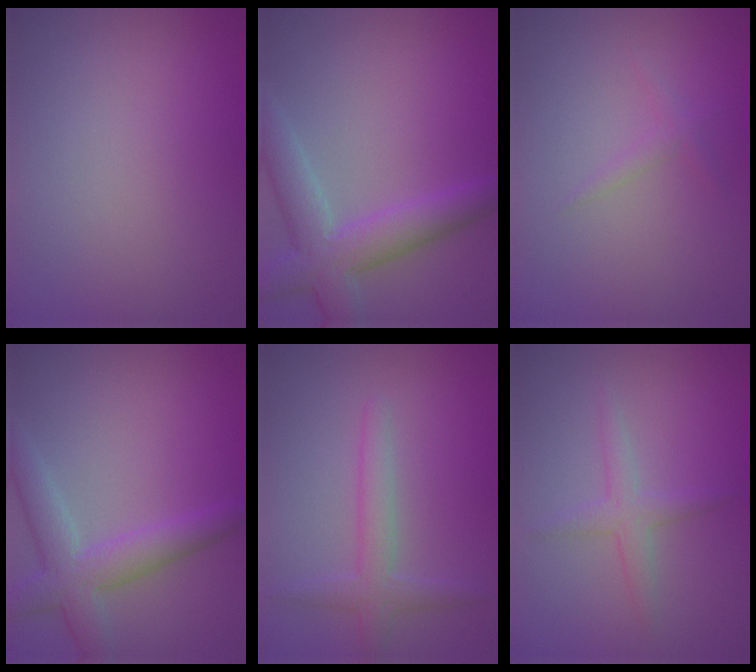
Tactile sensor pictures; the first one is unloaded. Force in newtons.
{"total": 5.6, "press": 5.6, "slide": 0.6}
{"total": 0.8, "press": 0.8, "slide": 0.0}
{"total": 4.8, "press": 4.8, "slide": 0.3}
{"total": 2.7, "press": 2.7, "slide": 0.1}
{"total": 2.0, "press": 2.0, "slide": 0.1}